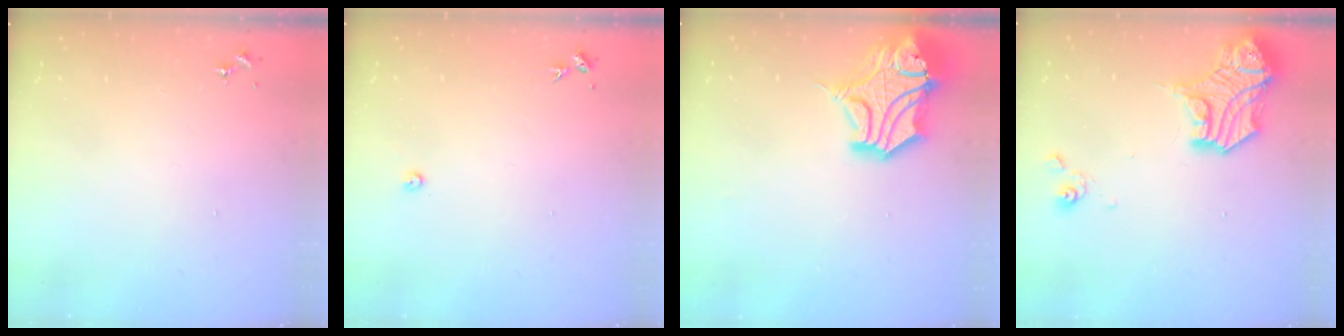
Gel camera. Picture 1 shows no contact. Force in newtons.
{"total": 2.4, "press": 2.4, "slide": 0.3}
{"total": 16.9, "press": 16.7, "slide": 2.3}
{"total": 17.0, "press": 16.9, "slide": 1.4}